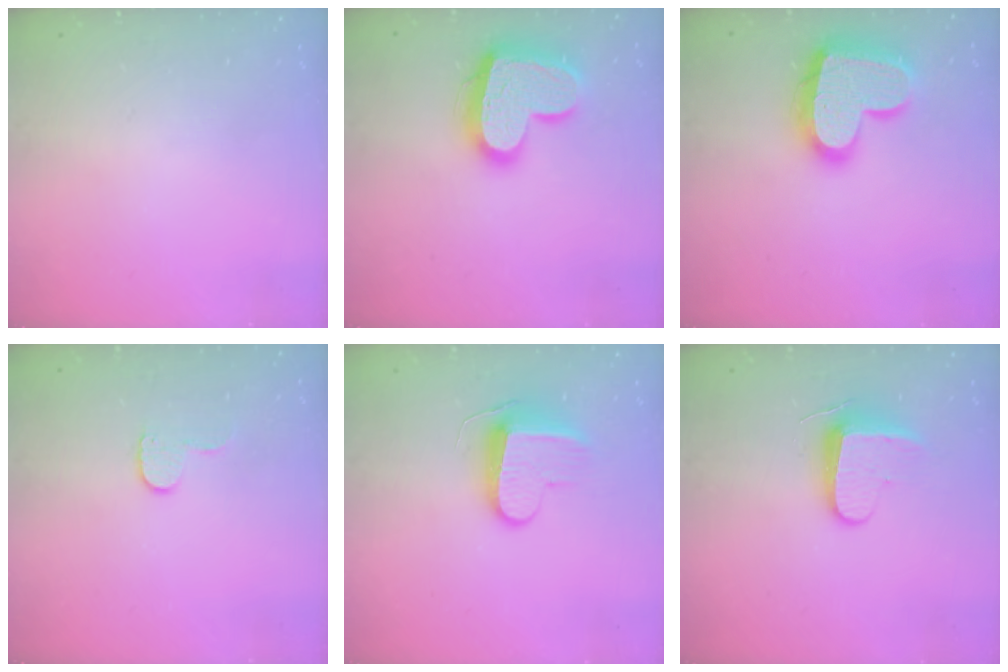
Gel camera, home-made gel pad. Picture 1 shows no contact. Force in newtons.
{"total": 18.3, "press": 18.2, "slide": 1.7}
{"total": 20.3, "press": 20.3, "slide": 1.4}
{"total": 5.4, "press": 5.3, "slide": 0.5}
{"total": 9.3, "press": 9.3, "slide": 0.4}
{"total": 8.7, "press": 8.6, "slide": 0.9}